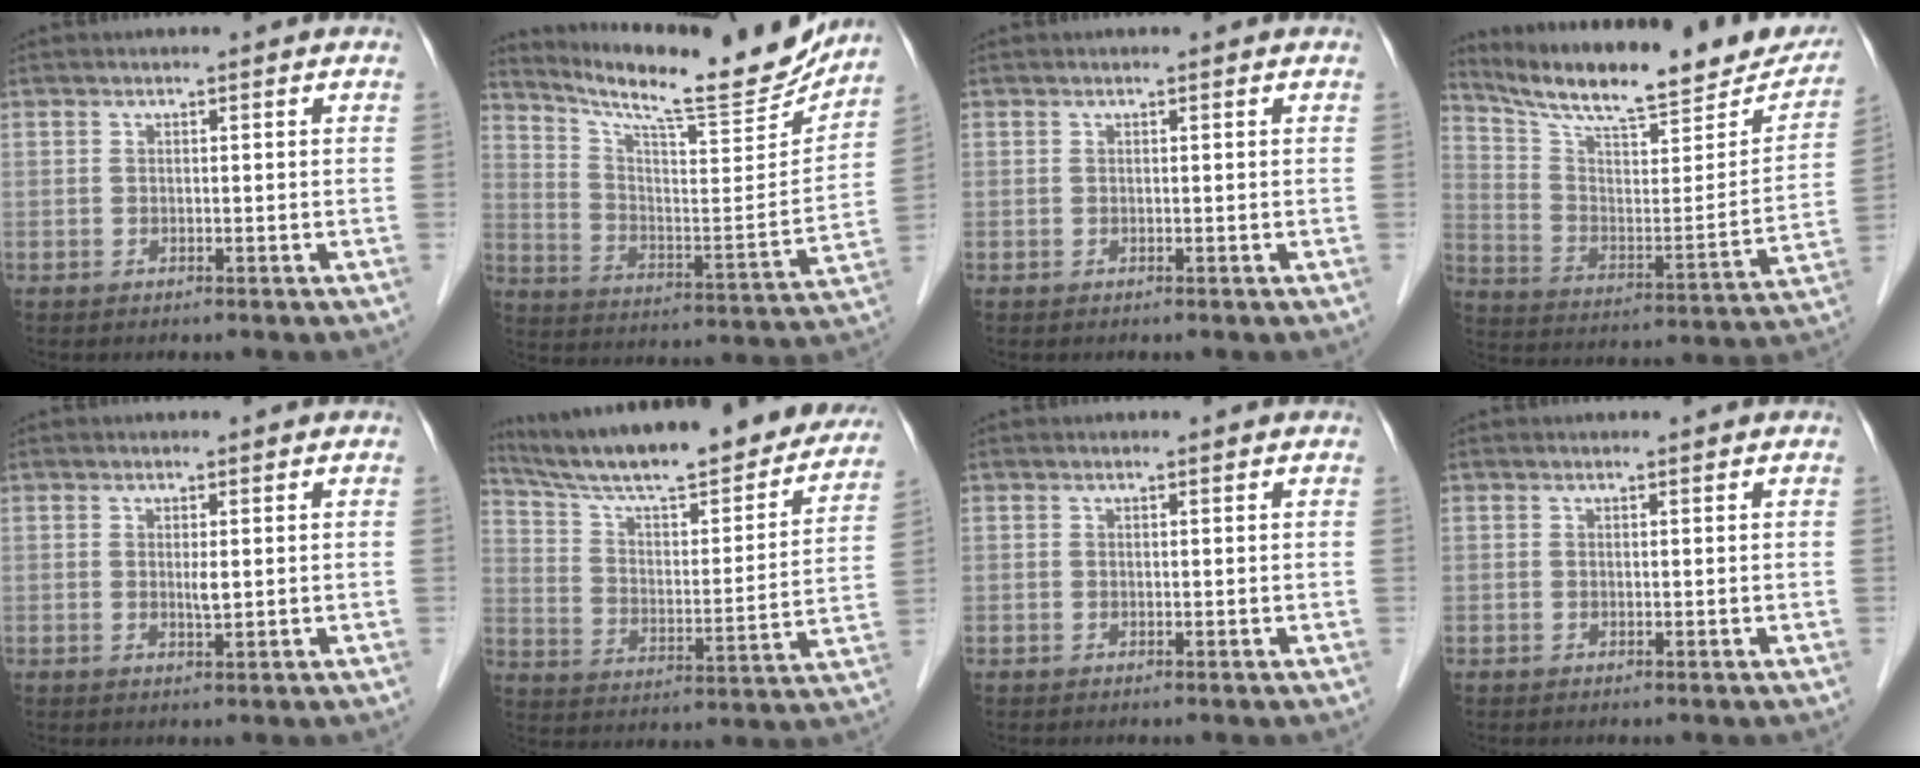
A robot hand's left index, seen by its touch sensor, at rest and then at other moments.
{"total": 19.8, "force": [18.0, 1.4, 8.2], "torque": [-0.144, -0.048, 0.262]}
{"total": 0.0}
{"total": 23.9, "force": [20.2, 4.7, 12.0], "torque": [-0.186, -0.027, 0.288]}
{"total": 1.1, "force": [-0.2, 0.1, 1.1], "torque": [-0.025, -0.009, -0.002]}
{"total": 28.4, "force": [24.3, 5.0, 13.7], "torque": [-0.218, -0.033, 0.332]}
{"total": 0.0}
{"total": 0.0}